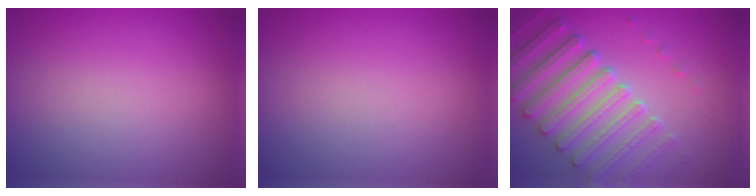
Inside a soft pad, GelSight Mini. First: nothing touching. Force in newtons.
{"total": 0.0}
{"total": 4.9, "press": 4.7, "slide": 1.3}